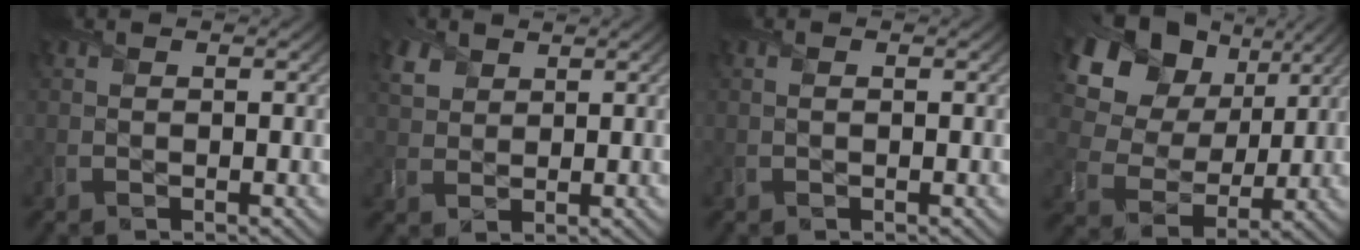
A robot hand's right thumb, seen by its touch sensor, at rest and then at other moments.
{"total": 3.2, "force": [1.9, 2.1, 1.4], "torque": [-0.046, 0.004, 0.043]}
{"total": 0.7, "force": [0.0, 0.2, 0.6], "torque": [-0.016, 0.000, 0.000]}
{"total": 16.8, "force": [8.1, 11.4, 9.2], "torque": [-0.225, 0.042, 0.142]}